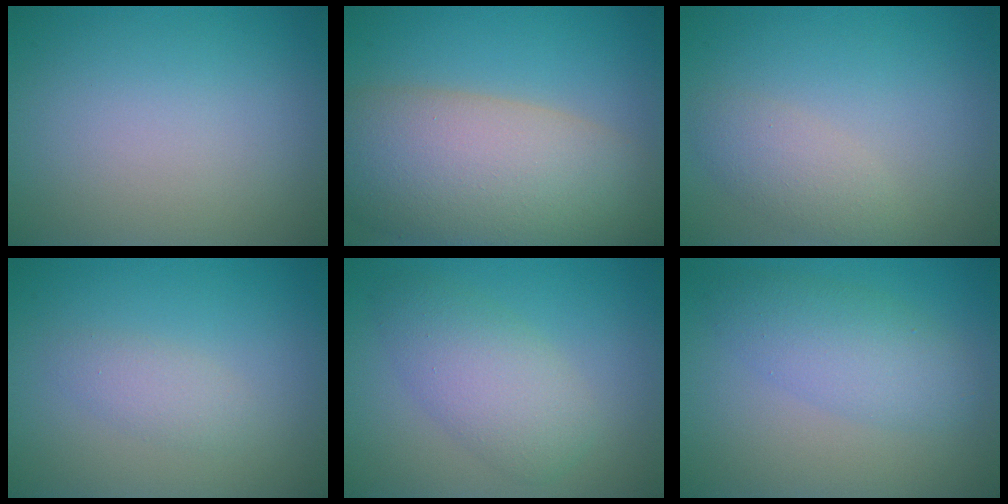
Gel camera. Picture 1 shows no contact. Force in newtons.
{"total": 11.8, "press": 11.7, "slide": 1.0}
{"total": 2.5, "press": 2.5, "slide": 0.1}
{"total": 1.7, "press": 1.7, "slide": 0.1}
{"total": 4.4, "press": 4.4, "slide": 0.1}
{"total": 3.9, "press": 3.9, "slide": 0.1}